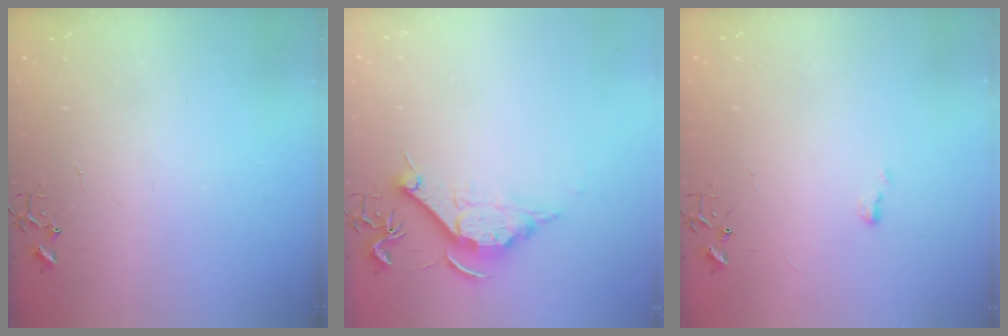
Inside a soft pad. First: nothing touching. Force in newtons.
{"total": 10.5, "press": 10.5, "slide": 0.1}
{"total": 3.9, "press": 3.8, "slide": 0.5}